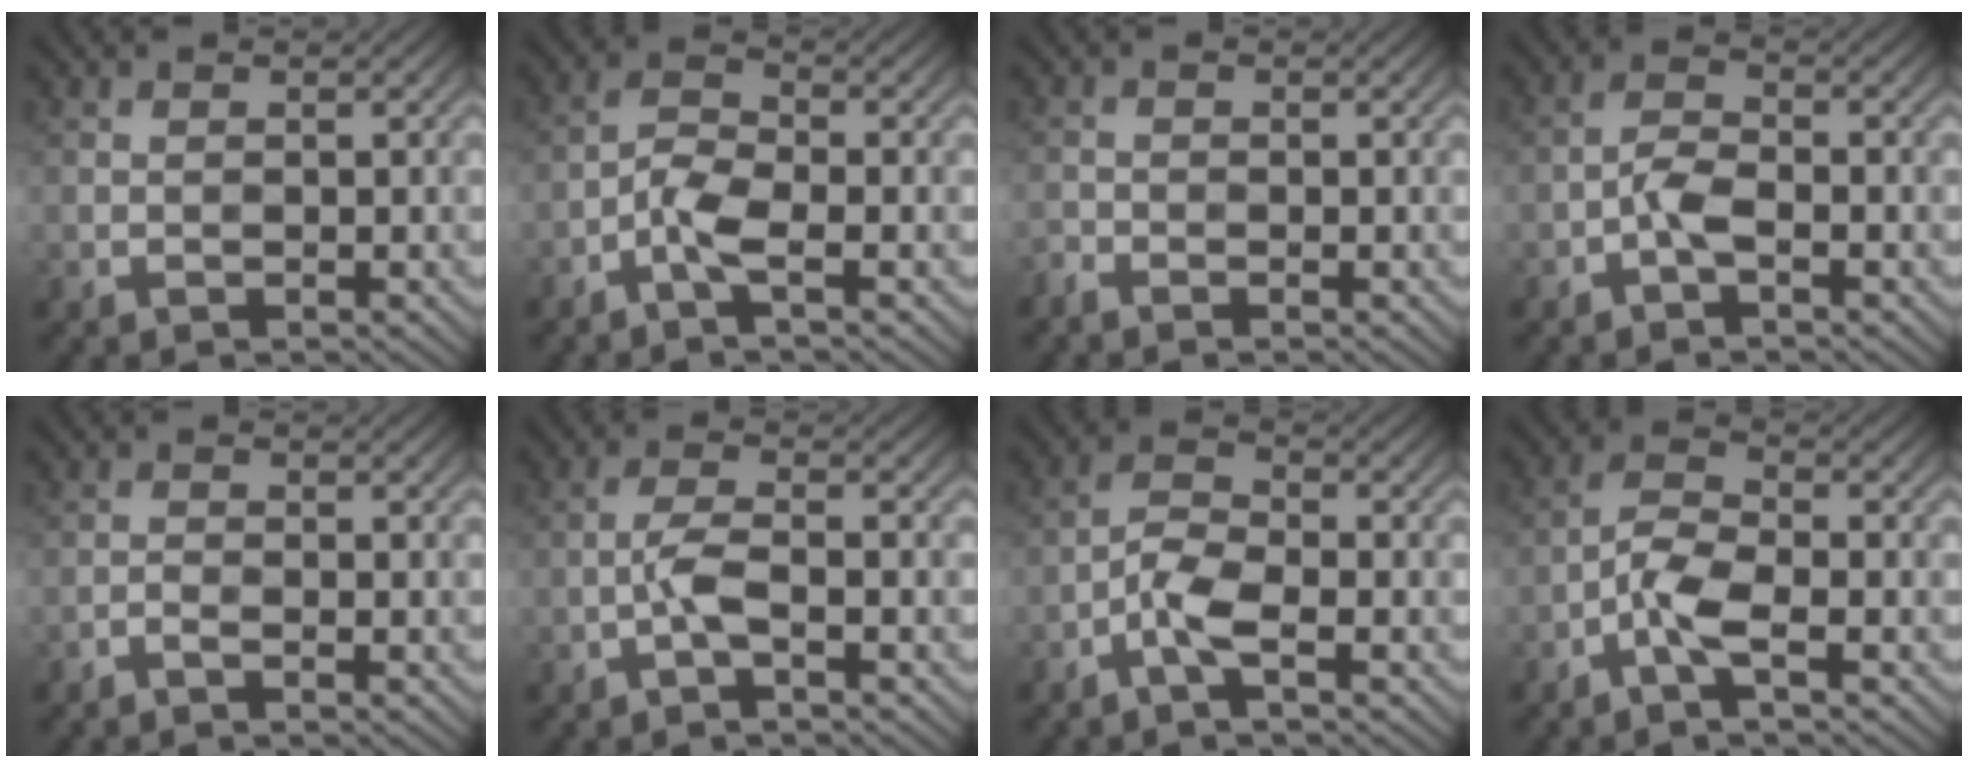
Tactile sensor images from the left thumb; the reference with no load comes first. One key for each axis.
{"total": 3.6, "fx": -2.0, "fy": 1.0, "fz": 2.8, "tx": -0.068, "ty": 0.004, "tz": -0.050}
{"total": 1.2, "fx": -1.1, "fy": 0.2, "fz": 0.2, "tx": -0.007, "ty": -0.009, "tz": -0.029}
{"total": 2.8, "fx": -1.3, "fy": 1.0, "fz": 2.2, "tx": -0.051, "ty": 0.005, "tz": -0.034}
{"total": 0.9, "fx": -0.8, "fy": 0.1, "fz": 0.5, "tx": -0.010, "ty": -0.001, "tz": -0.021}
{"total": 2.9, "fx": -1.2, "fy": 0.7, "fz": 2.6, "tx": -0.060, "ty": 0.008, "tz": -0.032}
{"total": 3.9, "fx": -2.2, "fy": 1.1, "fz": 3.1, "tx": -0.072, "ty": 0.004, "tz": -0.055}
{"total": 4.3, "fx": -2.2, "fy": 1.1, "fz": 3.4, "tx": -0.080, "ty": 0.005, "tz": -0.057}